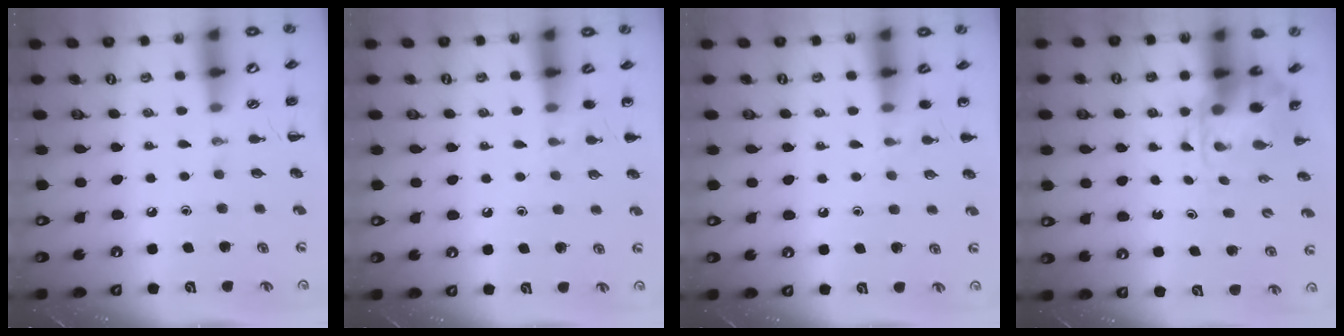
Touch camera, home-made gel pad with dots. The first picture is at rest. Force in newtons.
{"total": 5.8, "press": 5.5, "slide": 1.8}
{"total": 5.8, "press": 5.5, "slide": 1.8}
{"total": 3.7, "press": 3.6, "slide": 0.9}